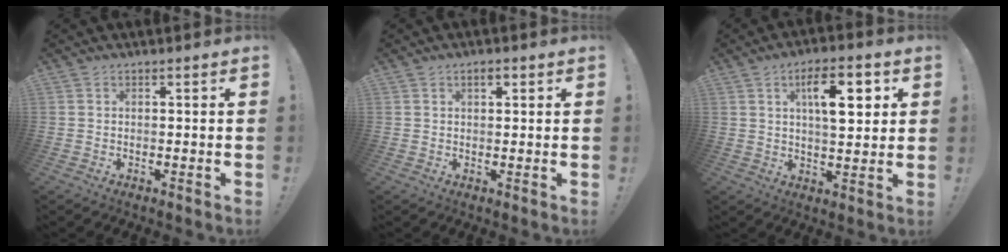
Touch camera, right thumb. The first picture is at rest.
{"total": 1.8, "force": [1.0, 0.8, 1.3], "torque": [-0.016, -0.001, 0.015]}
{"total": 11.8, "force": [4.0, 4.8, 10.0], "torque": [-0.147, 0.001, 0.060]}